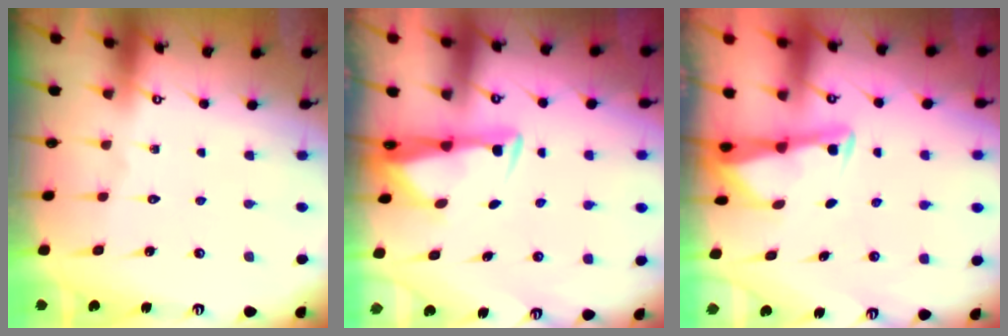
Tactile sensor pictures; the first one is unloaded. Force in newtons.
{"total": 3.0, "press": 2.9, "slide": 0.9}
{"total": 3.4, "press": 3.4, "slide": 0.3}